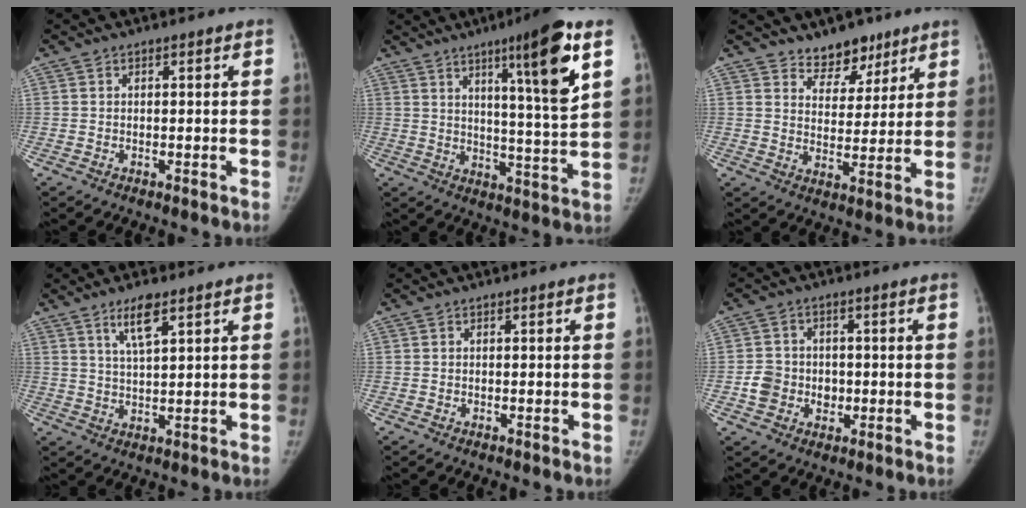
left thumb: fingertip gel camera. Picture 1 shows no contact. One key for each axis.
{"total": 15.0, "fx": 7.1, "fy": 0.9, "fz": 13.2, "tx": -0.194, "ty": -0.039, "tz": 0.105}
{"total": 7.6, "fx": 6.0, "fy": 4.2, "fz": 2.1, "tx": 0.006, "ty": -0.041, "tz": 0.098}
{"total": 5.6, "fx": 3.4, "fy": 1.1, "fz": 4.2, "tx": -0.080, "ty": -0.021, "tz": 0.068}
{"total": 0.0}
{"total": 6.0, "fx": -0.9, "fy": 5.4, "fz": 2.5, "tx": -0.015, "ty": 0.012, "tz": -0.015}